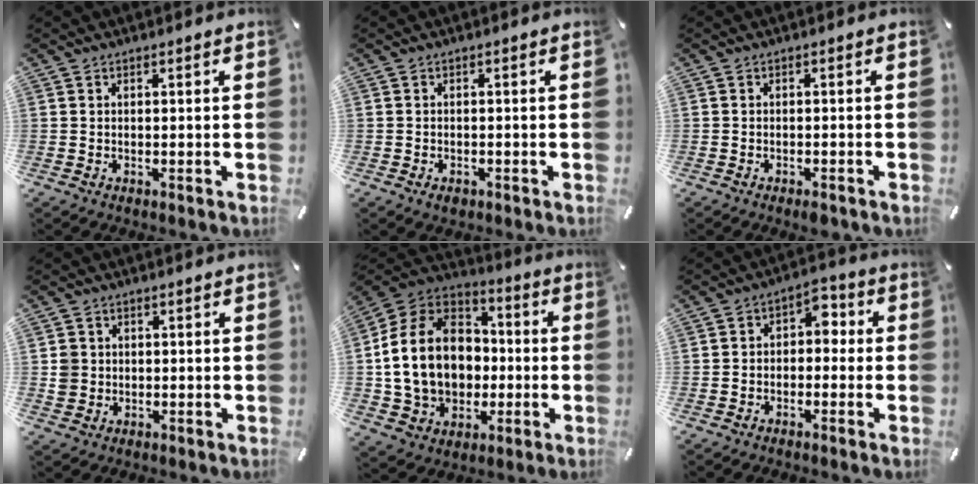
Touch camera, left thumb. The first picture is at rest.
{"total": 1.5, "force": [-0.9, 0.9, 0.8], "torque": [-0.015, 0.002, -0.017]}
{"total": 1.6, "force": [-1.2, 0.4, 0.9], "torque": [-0.016, 0.002, -0.023]}
{"total": 3.7, "force": [0.2, 3.6, 0.4], "torque": [-0.006, 0.003, 0.003]}
{"total": 18.1, "force": [-1.3, 15.1, 9.9], "torque": [-0.220, 0.015, -0.016]}
{"total": 4.3, "force": [-1.8, 3.4, 2.0], "torque": [-0.029, 0.013, -0.040]}